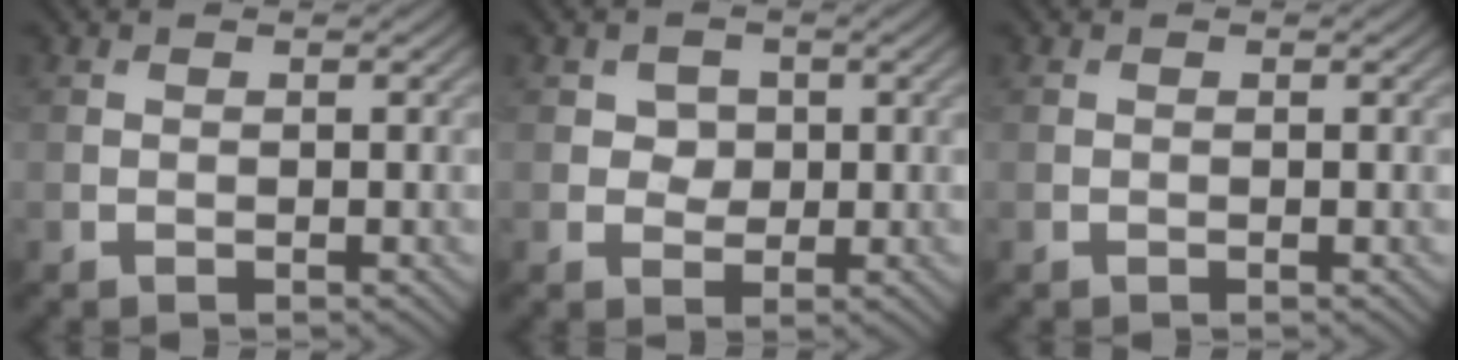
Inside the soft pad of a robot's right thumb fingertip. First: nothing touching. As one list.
[{"total": 2.4, "force": [0.6, 2.2, 1.0], "torque": [-0.022, -0.006, 0.003]}, {"total": 0.0}]